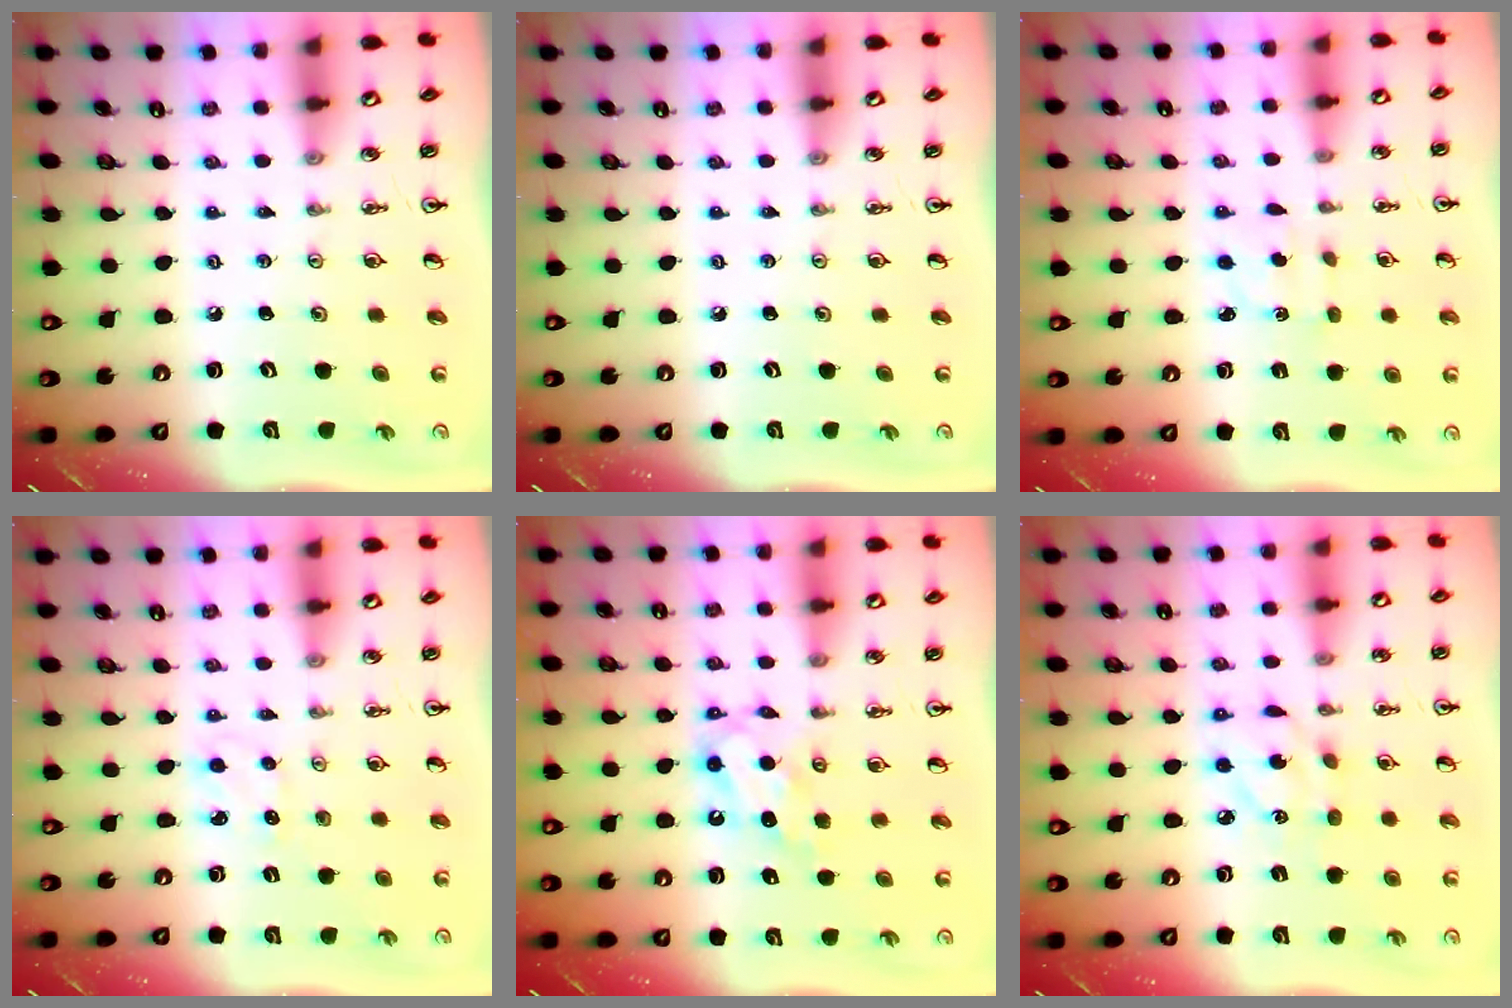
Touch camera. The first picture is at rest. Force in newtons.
{"total": 0.0}
{"total": 2.7, "press": 2.6, "slide": 0.5}
{"total": 4.2, "press": 4.2, "slide": 0.5}
{"total": 6.5, "press": 6.5, "slide": 0.2}
{"total": 7.5, "press": 7.5, "slide": 0.3}